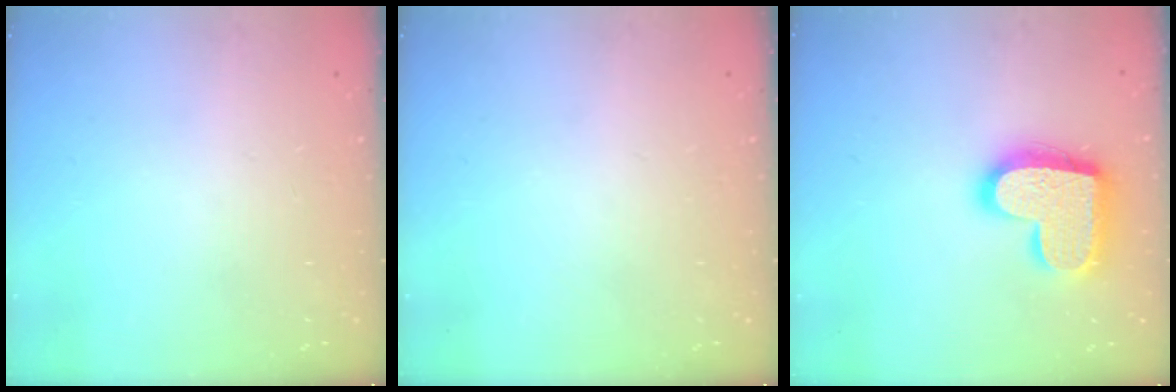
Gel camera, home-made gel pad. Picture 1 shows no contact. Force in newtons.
{"total": 0.0}
{"total": 19.6, "press": 19.5, "slide": 1.3}